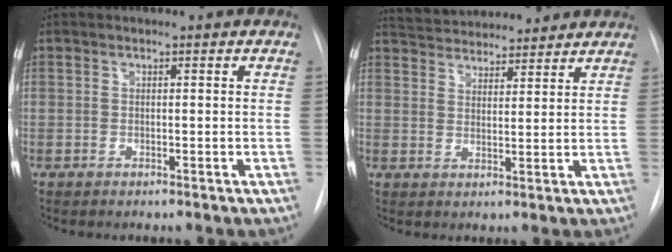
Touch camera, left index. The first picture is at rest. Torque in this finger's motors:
{"motor_torque": [-0.17, -0.74, 0.05, 0.03]}